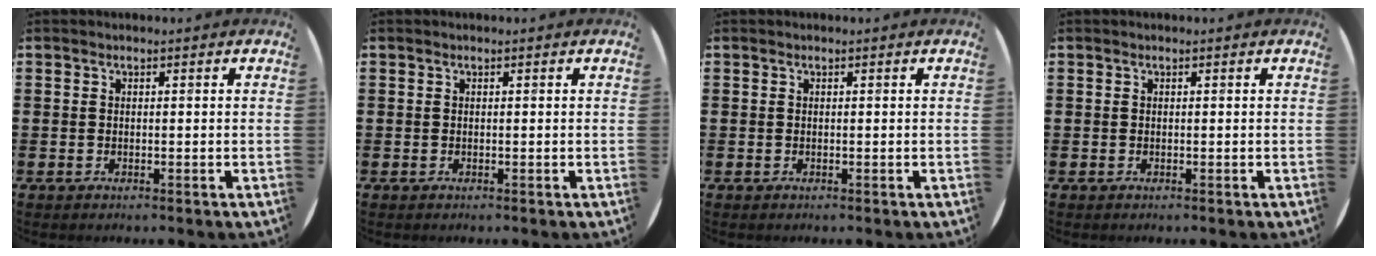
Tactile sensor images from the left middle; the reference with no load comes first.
{"total": 0.0}
{"total": 0.0}
{"total": 0.0}